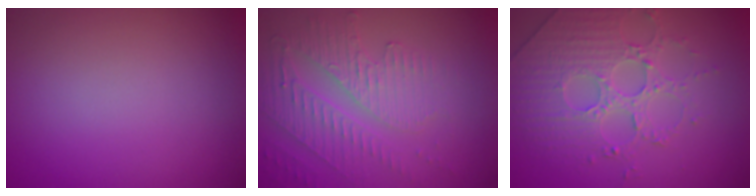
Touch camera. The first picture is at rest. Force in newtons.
{"total": 5.5, "press": 3.6, "slide": 4.1}
{"total": 4.5, "press": 4.1, "slide": 2.0}